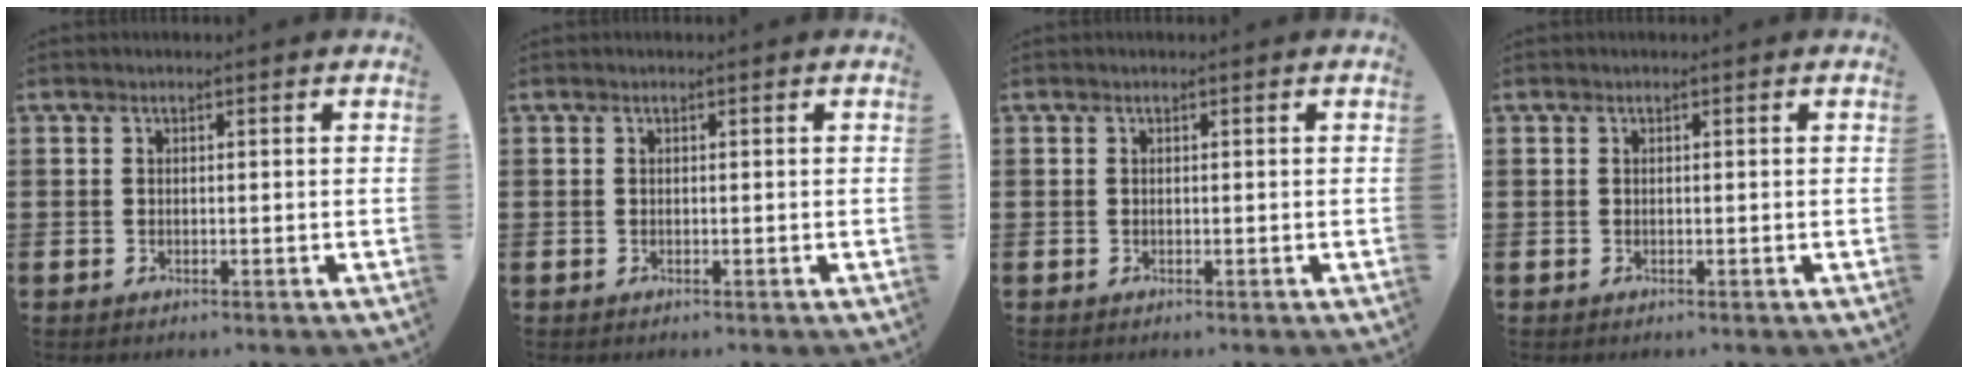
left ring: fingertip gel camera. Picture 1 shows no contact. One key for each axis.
{"total": 0.0}
{"total": 0.0}
{"total": 0.0}